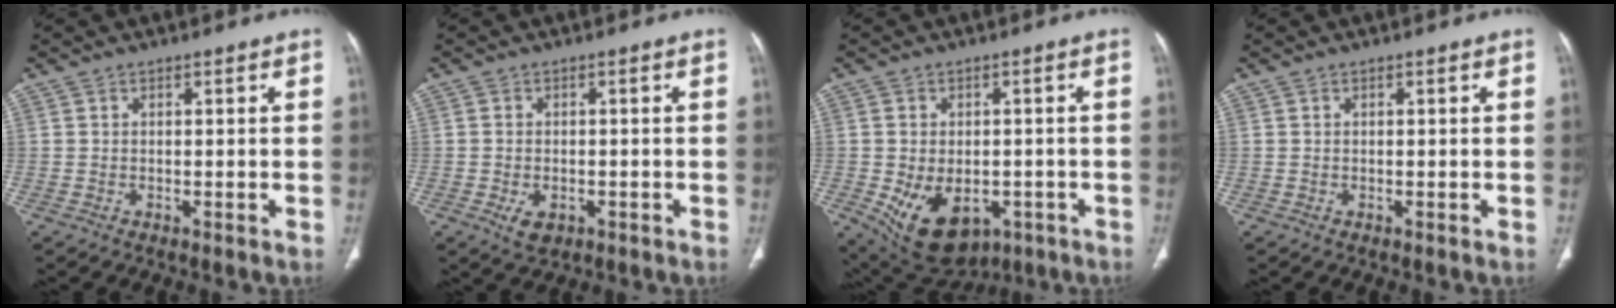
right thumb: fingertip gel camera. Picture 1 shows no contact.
{"total": 3.6, "force": [-1.4, 2.4, 2.3], "torque": [-0.037, 0.003, -0.014]}
{"total": 13.8, "force": [-5.0, 9.3, 8.9], "torque": [-0.140, 0.002, -0.053]}
{"total": 0.0}